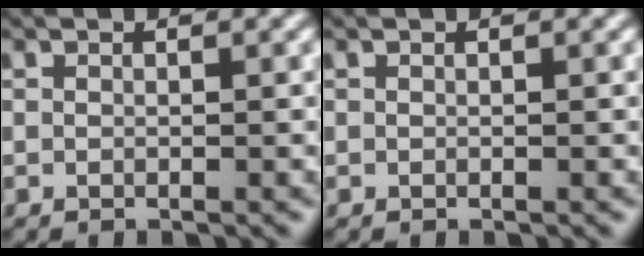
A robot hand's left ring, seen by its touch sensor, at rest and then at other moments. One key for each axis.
{"total": 0.0}